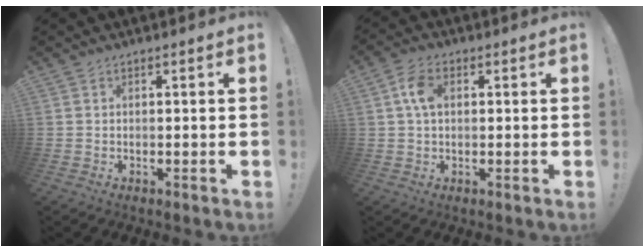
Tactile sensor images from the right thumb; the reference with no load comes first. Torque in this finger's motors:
{"motor_torque": [-0.22, 0.44, 0.57, -0.30, 0.03]}